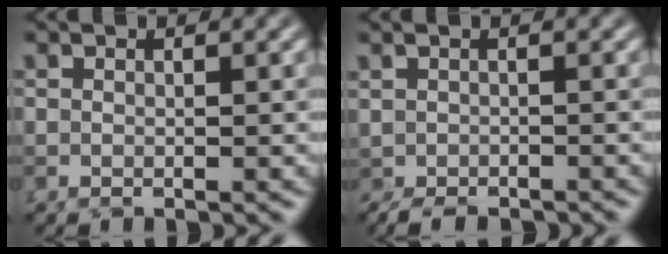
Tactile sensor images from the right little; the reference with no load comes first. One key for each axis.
{"total": 1.9, "fx": -1.9, "fy": 0.3, "fz": 0.3, "tx": 0.000, "ty": -0.005, "tz": -0.028}